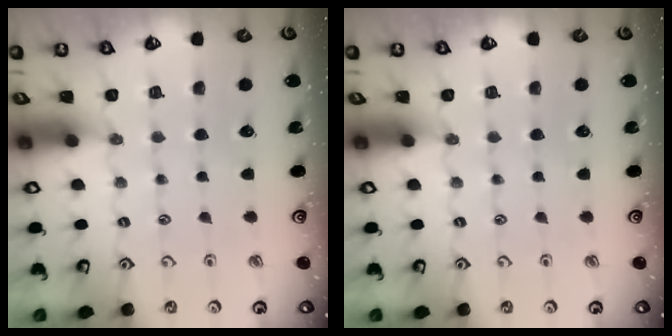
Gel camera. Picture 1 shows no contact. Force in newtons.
{"total": 0.0}